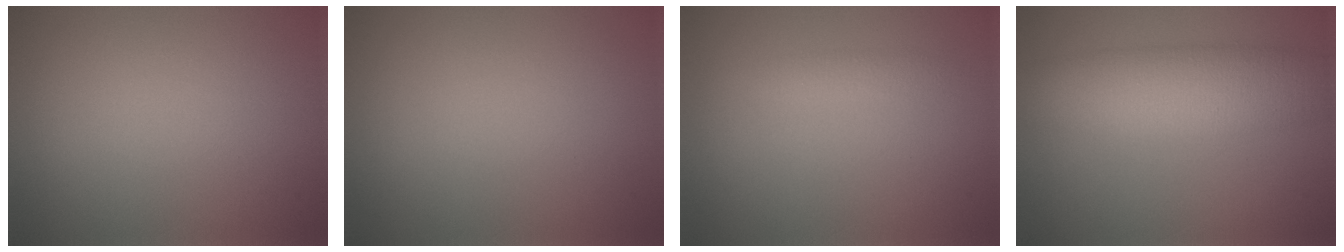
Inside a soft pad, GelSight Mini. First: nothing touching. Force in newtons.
{"total": 0.0}
{"total": 1.2, "press": 1.2, "slide": 0.0}
{"total": 7.6, "press": 7.6, "slide": 0.2}